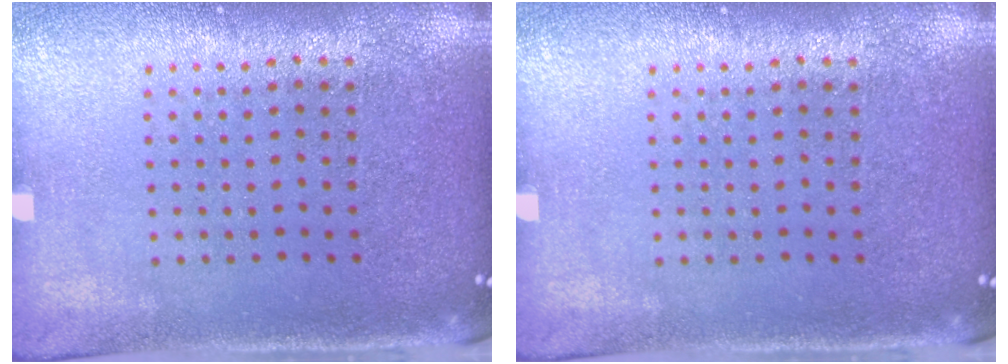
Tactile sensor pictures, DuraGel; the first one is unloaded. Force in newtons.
{"total": 0.0}